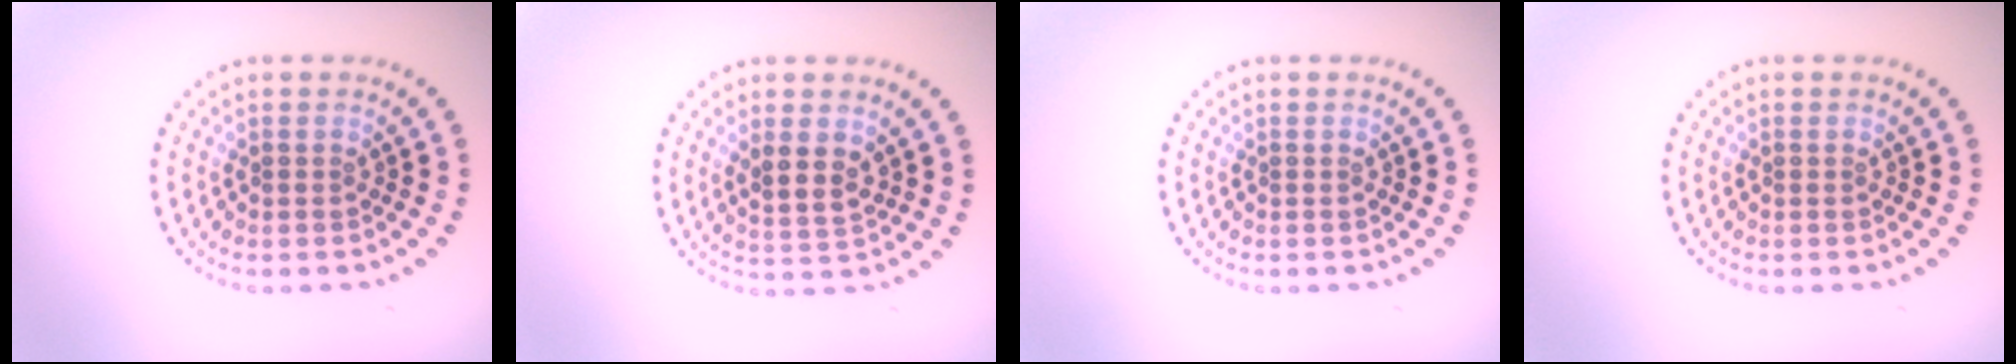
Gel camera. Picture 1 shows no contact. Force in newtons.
{"total": 2.4, "press": 2.2, "slide": 0.9}
{"total": 0.0}
{"total": 0.0}